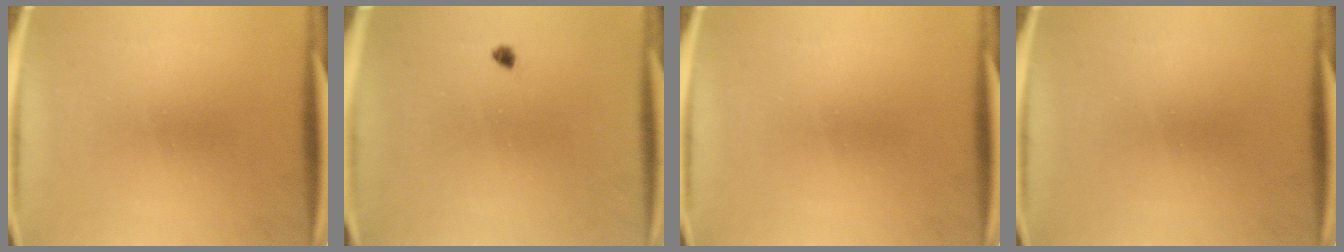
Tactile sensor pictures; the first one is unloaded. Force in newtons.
{"total": 0.9}
{"total": 0.0}
{"total": 0.0}